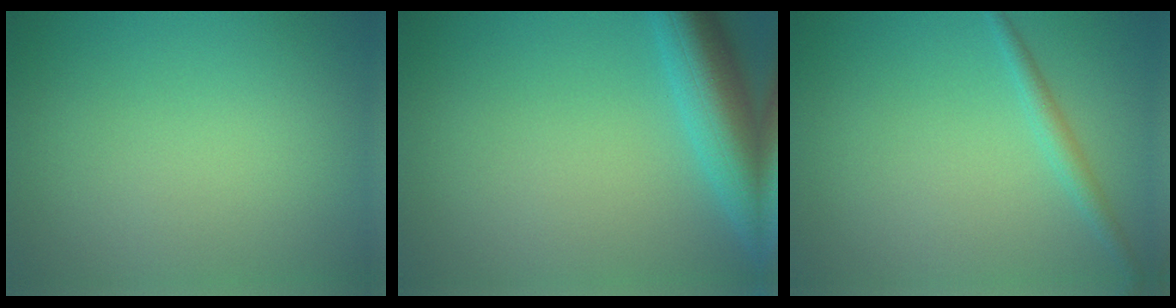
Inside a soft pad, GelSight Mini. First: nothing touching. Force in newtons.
{"total": 7.3, "press": 7.3, "slide": 0.3}
{"total": 1.6, "press": 1.6, "slide": 0.1}